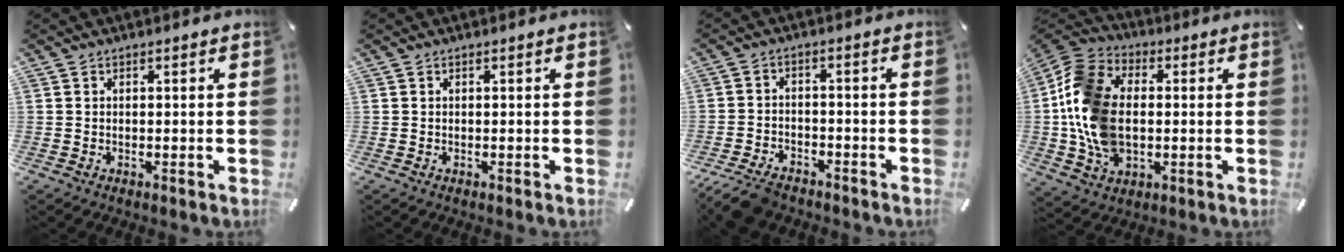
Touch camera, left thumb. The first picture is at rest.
{"total": 0.0}
{"total": 6.4, "force": [-5.4, 2.7, 2.1], "torque": [-0.041, 0.026, -0.102]}
{"total": 16.5, "force": [-1.2, 11.7, 11.6], "torque": [-0.270, 0.011, -0.022]}